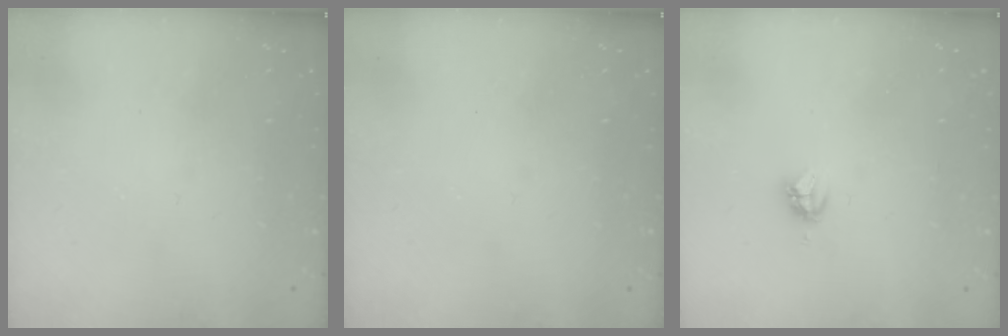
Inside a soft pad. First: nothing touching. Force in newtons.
{"total": 0.0}
{"total": 3.2, "press": 3.2, "slide": 0.4}